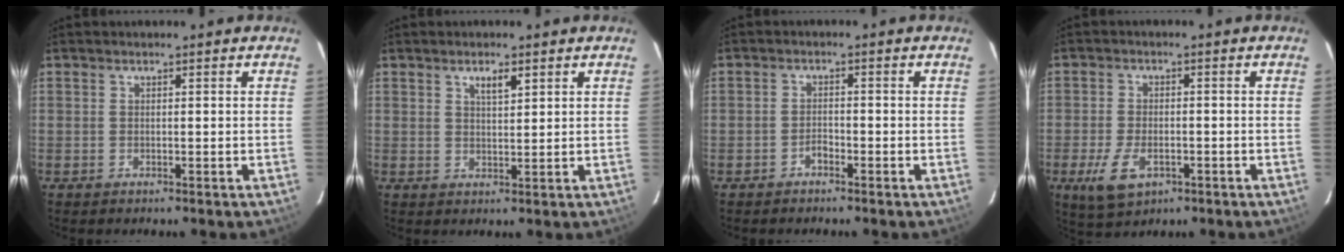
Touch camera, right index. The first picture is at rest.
{"total": 2.8, "force": [1.7, 0.9, 2.1], "torque": [-0.032, 0.004, 0.030]}
{"total": 1.5, "force": [-1.3, 0.6, 0.5], "torque": [-0.009, 0.002, -0.024]}
{"total": 7.6, "force": [-3.2, 4.1, 5.5], "torque": [-0.127, -0.010, -0.052]}